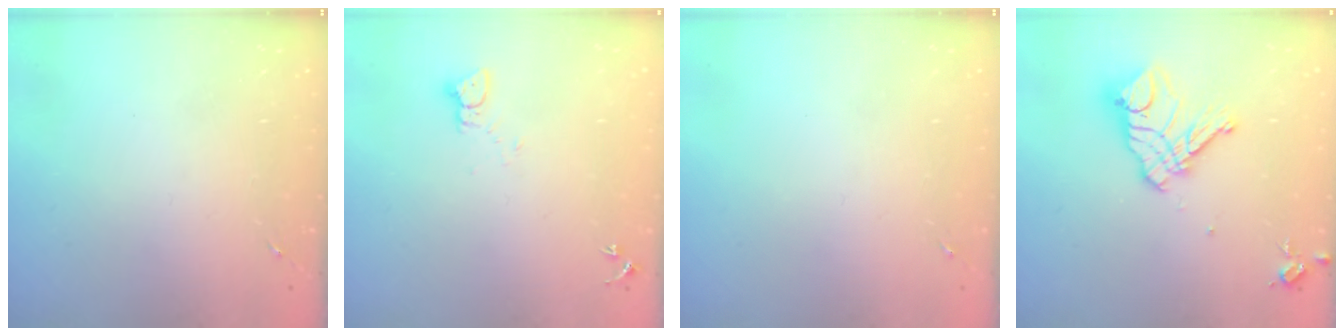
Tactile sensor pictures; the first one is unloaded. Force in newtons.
{"total": 2.4, "press": 2.4, "slide": 0.2}
{"total": 0.0}
{"total": 14.6, "press": 14.6, "slide": 1.5}